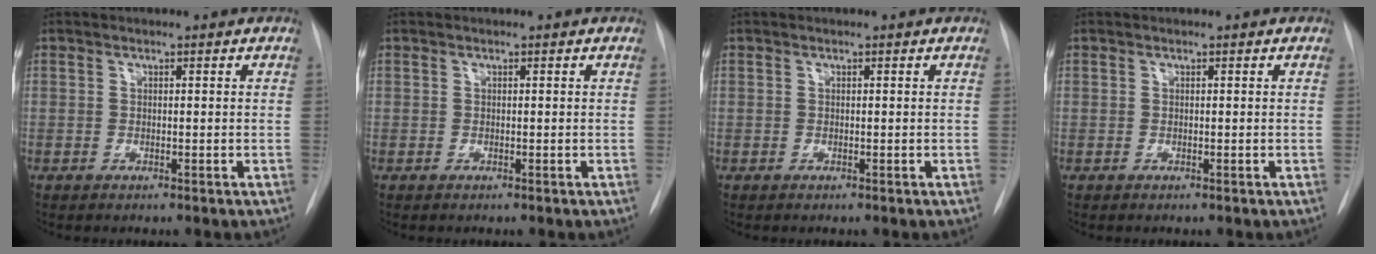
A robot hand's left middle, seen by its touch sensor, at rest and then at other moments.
{"total": 0.0}
{"total": 0.0}
{"total": 0.0}